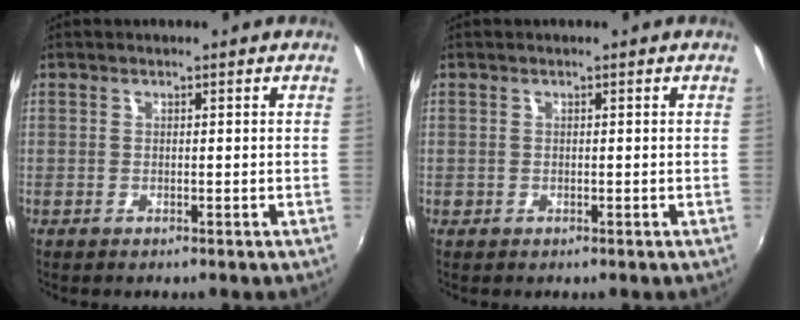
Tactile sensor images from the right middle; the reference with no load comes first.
{"total": 0.6, "force": [-0.3, 0.5, 0.1], "torque": [0.000, -0.003, -0.006]}